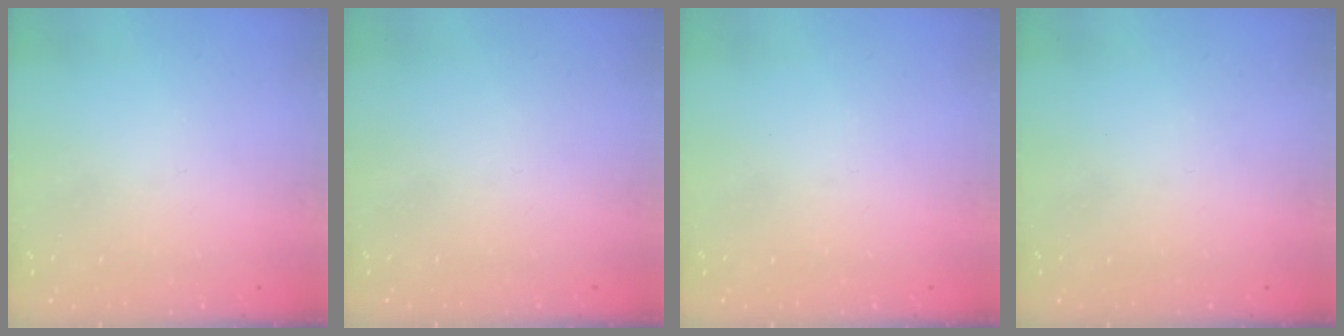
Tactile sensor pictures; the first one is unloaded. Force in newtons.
{"total": 1.5, "press": 1.5, "slide": 0.1}
{"total": 0.0}
{"total": 0.0}